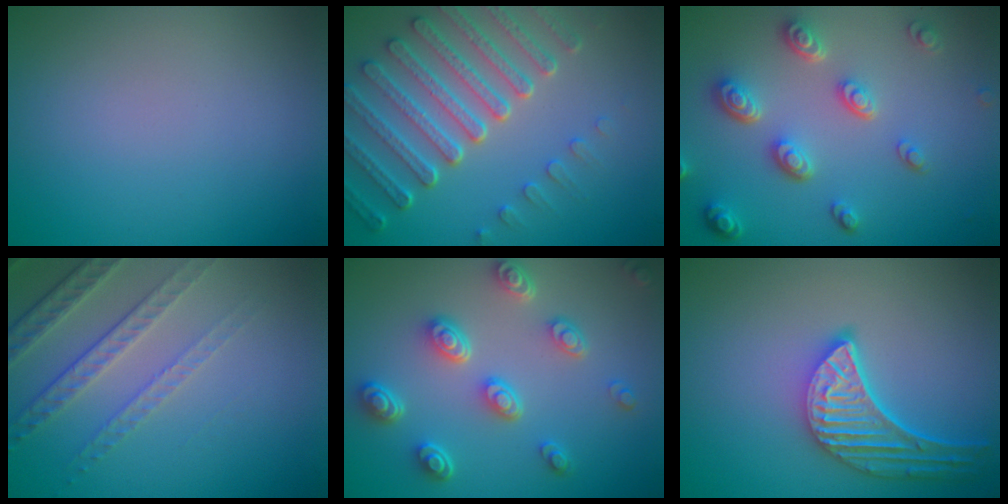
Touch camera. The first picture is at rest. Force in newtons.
{"total": 7.2, "press": 5.4, "slide": 4.8}
{"total": 4.6, "press": 3.5, "slide": 3.0}
{"total": 4.7, "press": 3.3, "slide": 3.3}
{"total": 4.6, "press": 3.5, "slide": 2.9}
{"total": 5.3, "press": 4.1, "slide": 3.3}